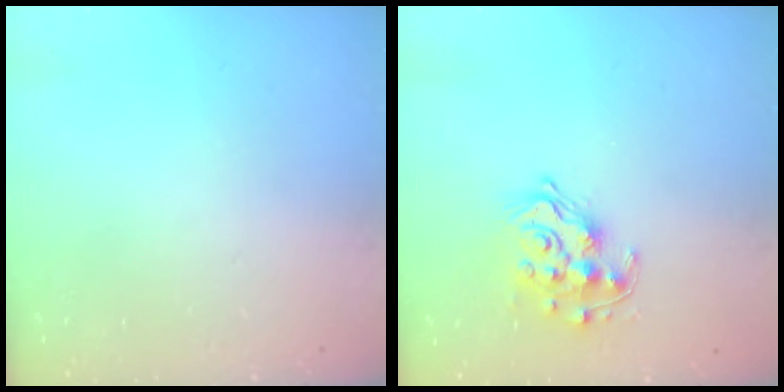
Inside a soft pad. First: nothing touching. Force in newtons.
{"total": 13.0, "press": 12.9, "slide": 1.2}